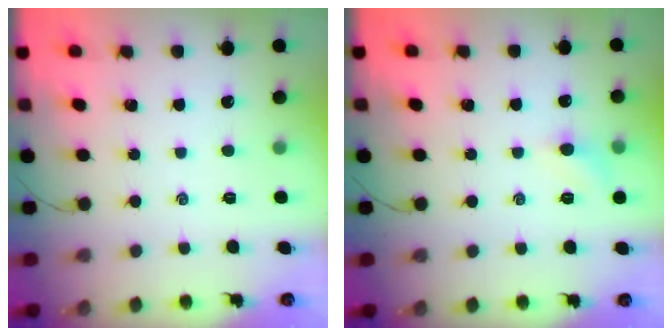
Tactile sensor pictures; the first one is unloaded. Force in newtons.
{"total": 5.6, "press": 5.3, "slide": 1.9}